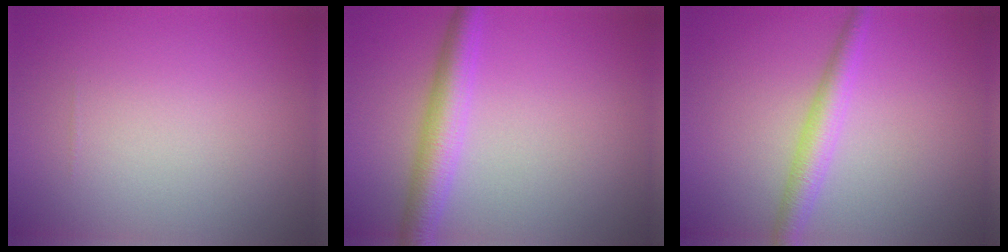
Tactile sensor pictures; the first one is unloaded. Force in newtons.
{"total": 3.9, "press": 3.9, "slide": 0.1}
{"total": 2.9, "press": 2.9, "slide": 0.1}